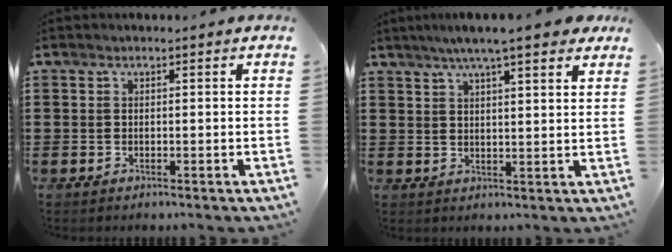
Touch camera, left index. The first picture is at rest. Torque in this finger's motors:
{"motor_torque": [2.14, 0.00, 0.63, 0.08]}